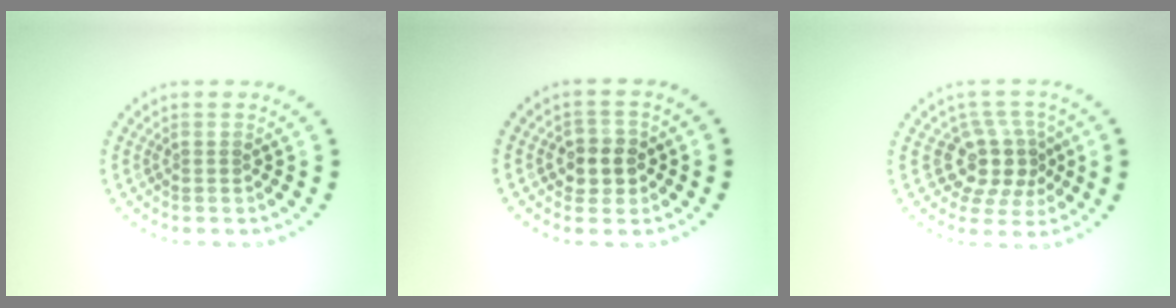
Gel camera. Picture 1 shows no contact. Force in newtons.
{"total": 2.7, "press": 2.6, "slide": 0.6}
{"total": 4.0, "press": 3.2, "slide": 2.4}